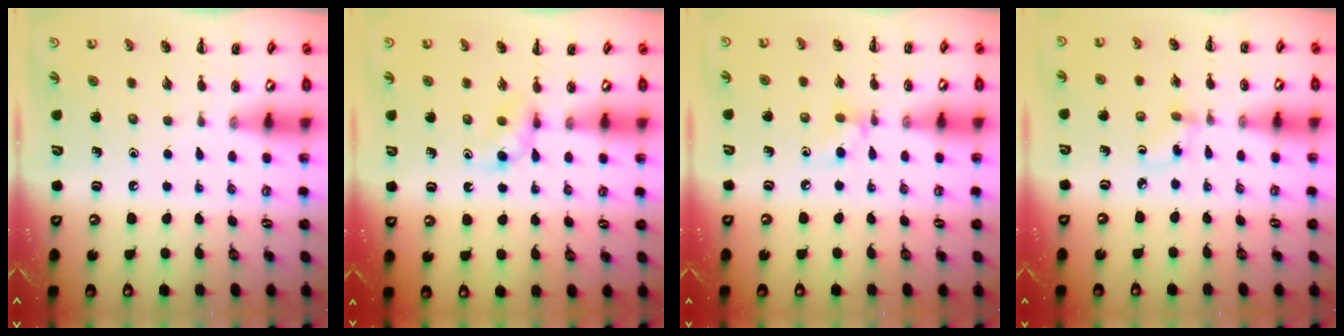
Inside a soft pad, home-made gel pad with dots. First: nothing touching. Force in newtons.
{"total": 2.7, "press": 2.4, "slide": 1.1}
{"total": 5.9, "press": 5.6, "slide": 1.8}
{"total": 2.4, "press": 2.1, "slide": 1.1}